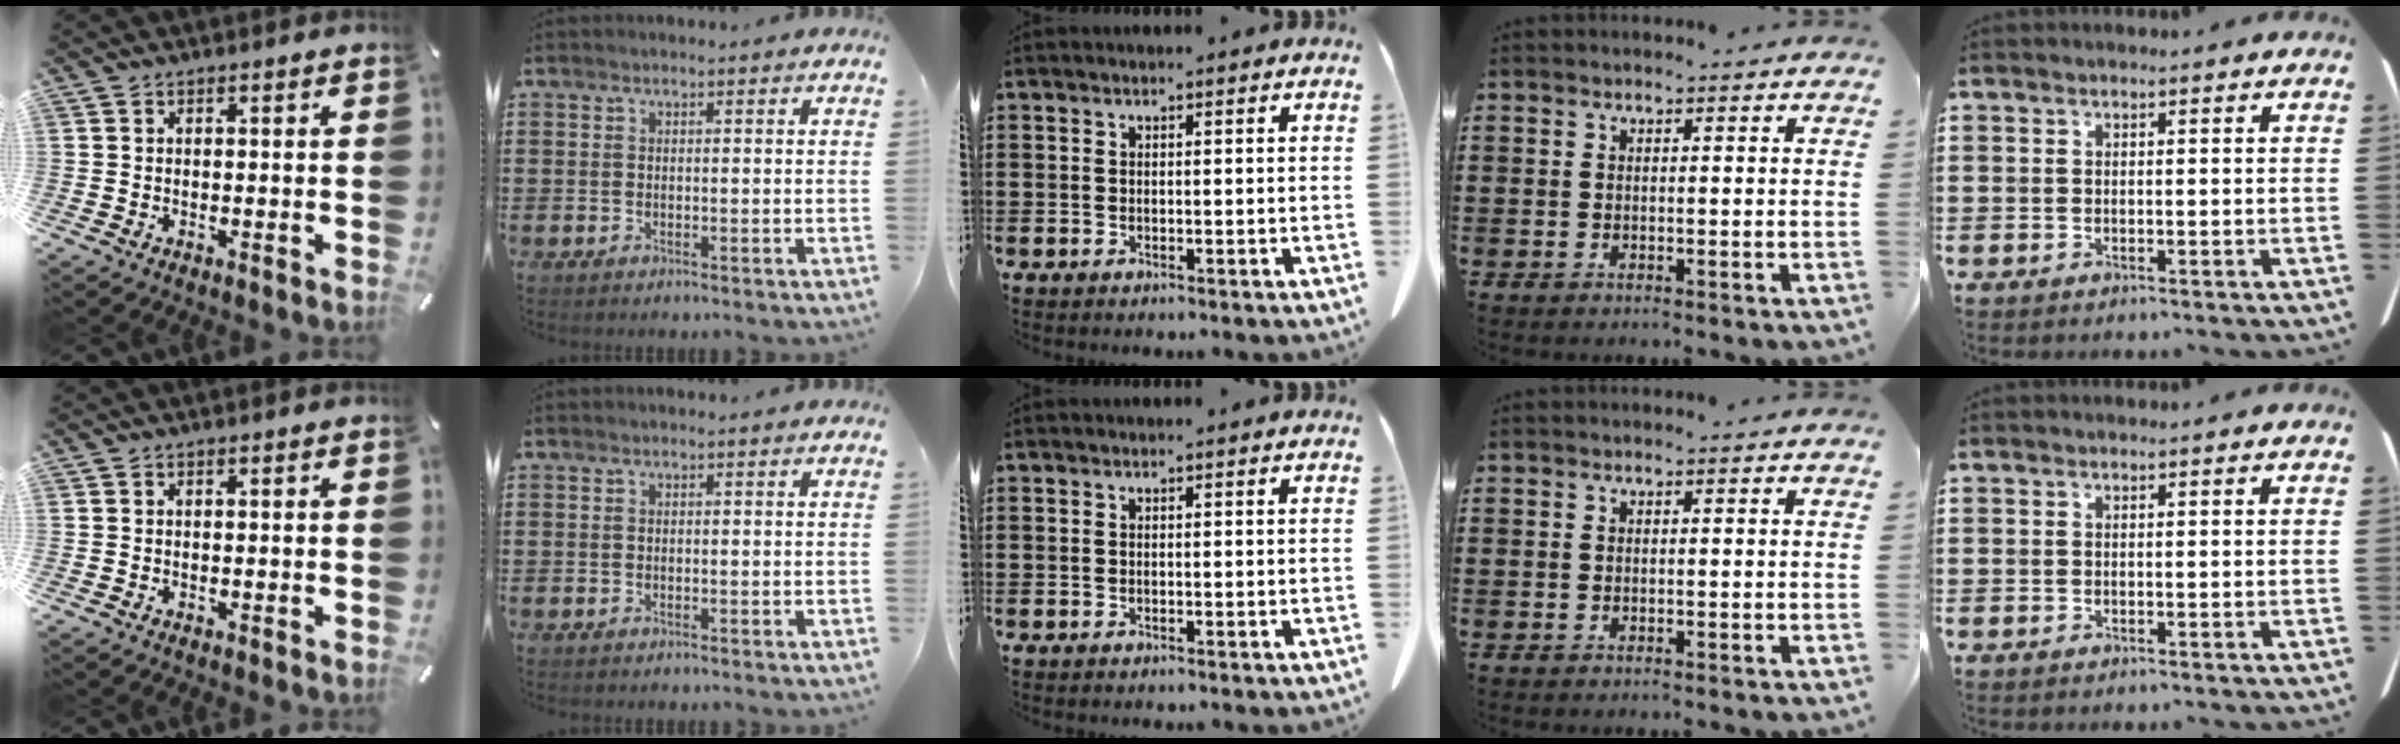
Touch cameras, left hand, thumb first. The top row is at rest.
{}